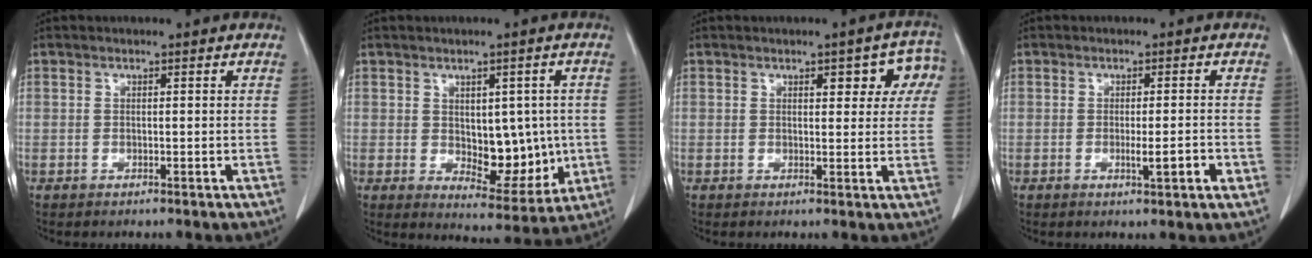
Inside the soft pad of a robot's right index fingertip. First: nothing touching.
{"total": 8.8, "force": [-0.2, 4.8, 7.4], "torque": [-0.085, 0.000, 0.017]}
{"total": 5.9, "force": [2.3, 2.6, 4.7], "torque": [-0.040, 0.018, 0.024]}
{"total": 3.5, "force": [-1.0, 0.2, 3.3], "torque": [-0.056, -0.007, -0.014]}